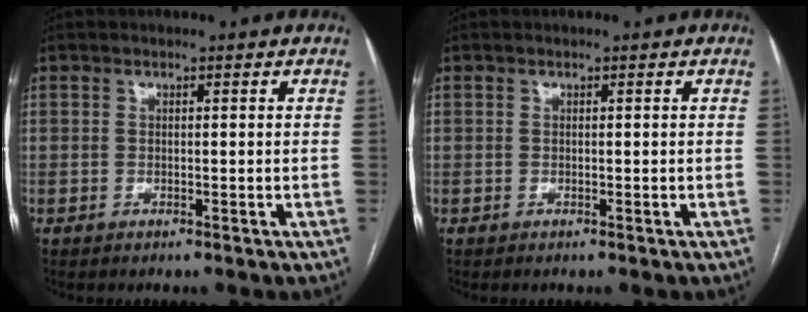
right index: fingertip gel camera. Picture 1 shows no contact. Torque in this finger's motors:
{"motor_torque": [0.00, 0.00, 0.00, 0.00]}